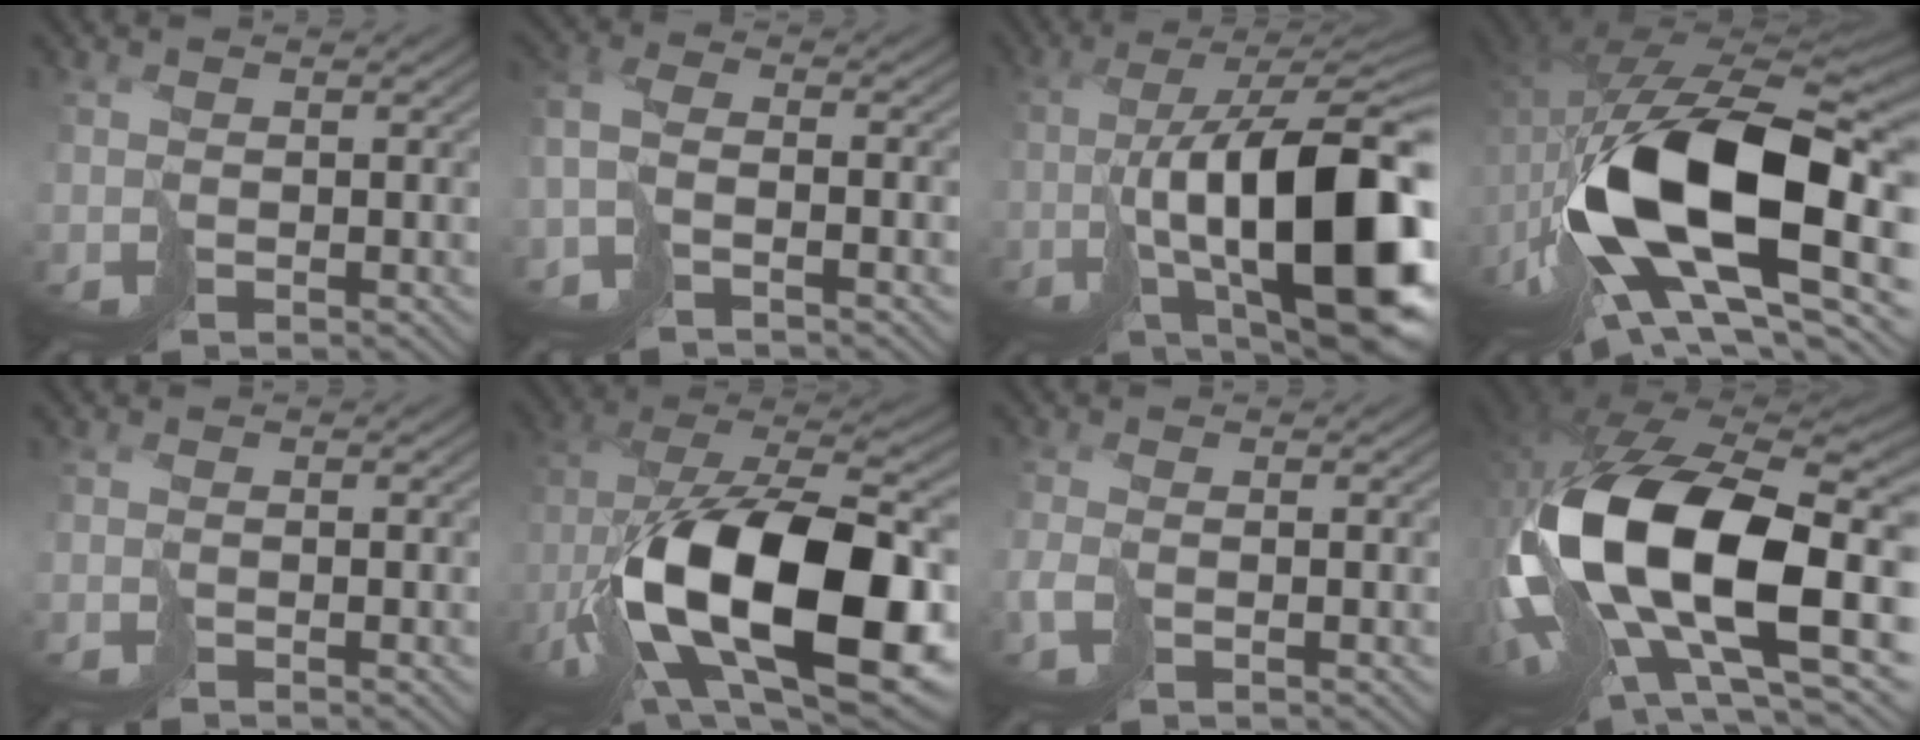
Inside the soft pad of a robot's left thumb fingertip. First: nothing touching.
{"total": 5.6, "force": [-2.7, 2.0, 4.5], "torque": [-0.102, -0.007, -0.059]}
{"total": 19.3, "force": [-4.4, 7.6, 17.2], "torque": [-0.274, -0.014, -0.061]}
{"total": 19.3, "force": [-2.8, 11.9, 14.9], "torque": [-0.307, -0.037, -0.019]}
{"total": 0.7, "force": [-0.5, -0.1, 0.4], "torque": [-0.003, 0.001, -0.015]}
{"total": 20.1, "force": [-3.7, 11.9, 15.8], "torque": [-0.328, -0.040, -0.025]}
{"total": 2.7, "force": [-1.1, 1.2, 2.2], "torque": [-0.056, -0.011, -0.026]}
{"total": 20.2, "force": [0.8, 12.0, 16.2], "torque": [-0.368, -0.058, 0.048]}